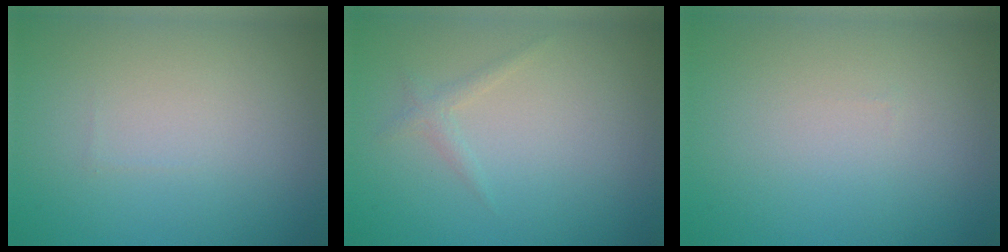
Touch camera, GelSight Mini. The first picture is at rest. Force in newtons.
{"total": 1.0, "press": 1.0, "slide": 0.0}
{"total": 0.0}